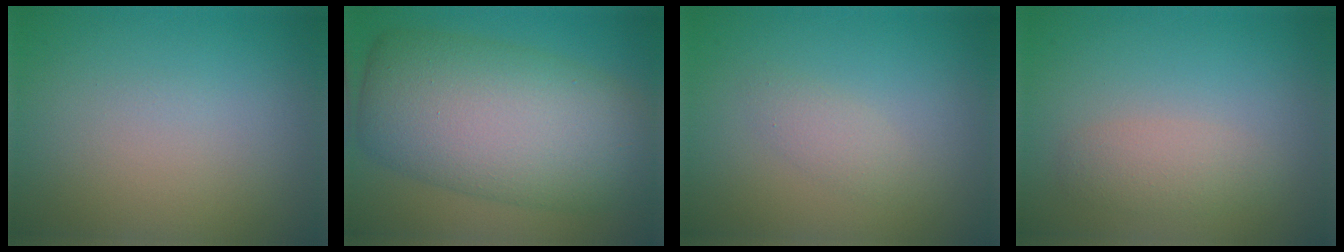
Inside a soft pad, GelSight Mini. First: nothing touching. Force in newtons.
{"total": 12.5, "press": 12.5, "slide": 0.4}
{"total": 1.4, "press": 1.4, "slide": 0.0}
{"total": 2.1, "press": 2.1, "slide": 0.2}